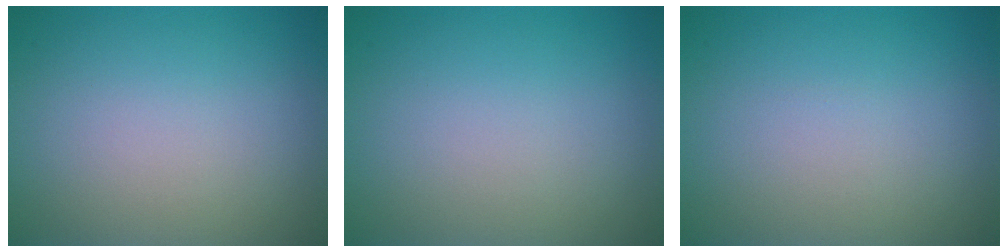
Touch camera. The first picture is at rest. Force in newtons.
{"total": 0.0}
{"total": 0.0}